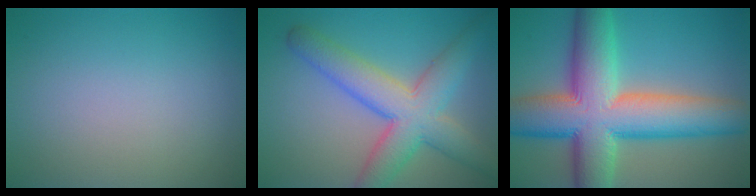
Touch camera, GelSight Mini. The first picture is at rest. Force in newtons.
{"total": 7.7, "press": 7.7, "slide": 0.3}
{"total": 13.7, "press": 13.7, "slide": 0.5}